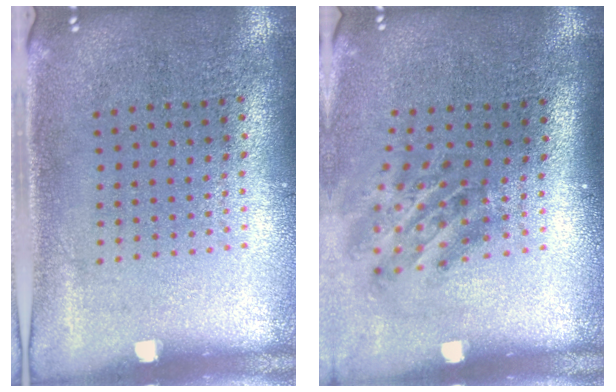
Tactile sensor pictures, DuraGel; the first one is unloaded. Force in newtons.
{"total": 1.9, "press": 1.2, "slide": 1.5}